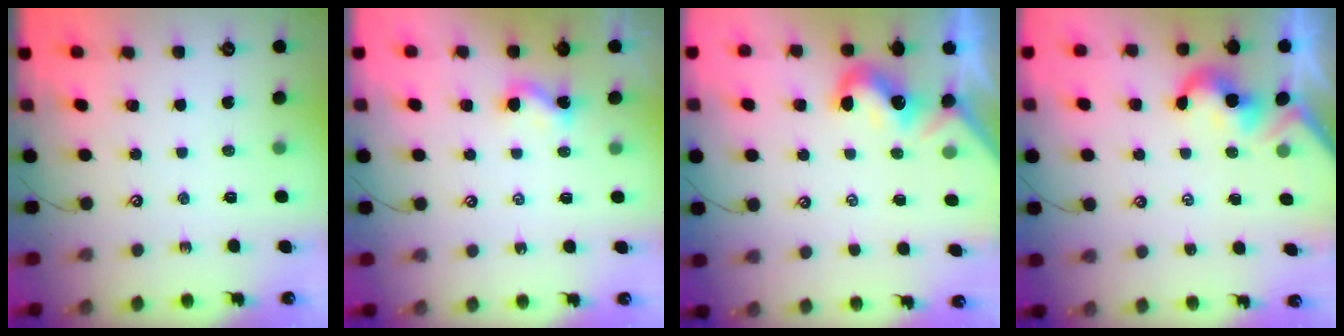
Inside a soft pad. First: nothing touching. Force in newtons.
{"total": 2.7, "press": 2.7, "slide": 0.3}
{"total": 0.7, "press": 0.4, "slide": 0.6}
{"total": 1.9, "press": 1.8, "slide": 0.5}